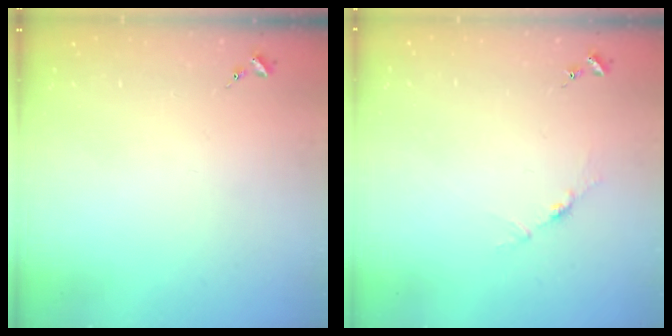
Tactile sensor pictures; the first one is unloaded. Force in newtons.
{"total": 3.5, "press": 3.5, "slide": 0.4}